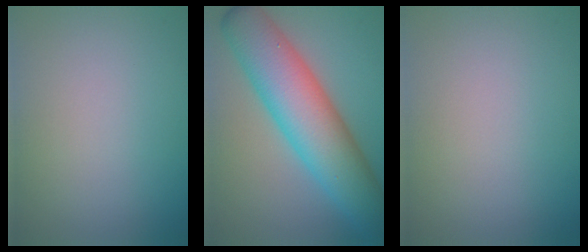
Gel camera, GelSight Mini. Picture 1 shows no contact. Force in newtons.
{"total": 10.1, "press": 10.1, "slide": 0.0}
{"total": 0.0}